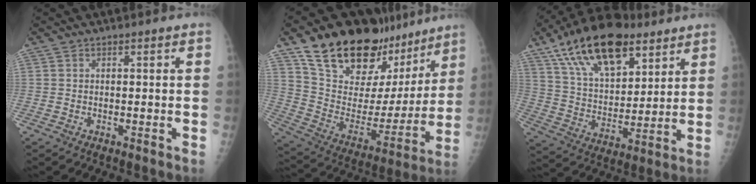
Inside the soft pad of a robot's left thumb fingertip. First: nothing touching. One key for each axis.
{"total": 26.9, "fx": 19.0, "fy": 13.9, "fz": 13.1, "tx": -0.175, "ty": -0.070, "tz": 0.307}
{"total": 22.5, "fx": 13.3, "fy": 11.1, "fz": 14.3, "tx": -0.226, "ty": -0.033, "tz": 0.238}